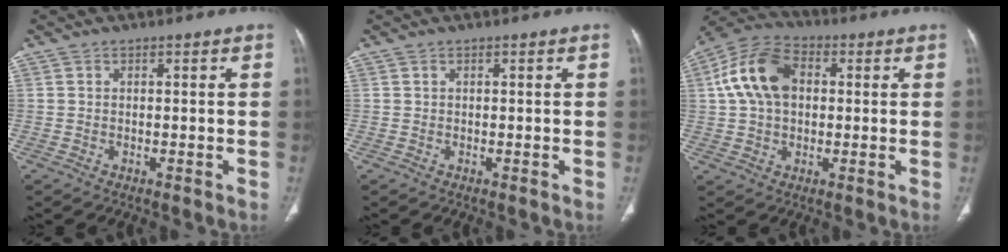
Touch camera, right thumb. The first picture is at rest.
{"total": 0.0}
{"total": 13.0, "force": [2.0, 8.9, 9.2], "torque": [-0.164, 0.024, 0.027]}